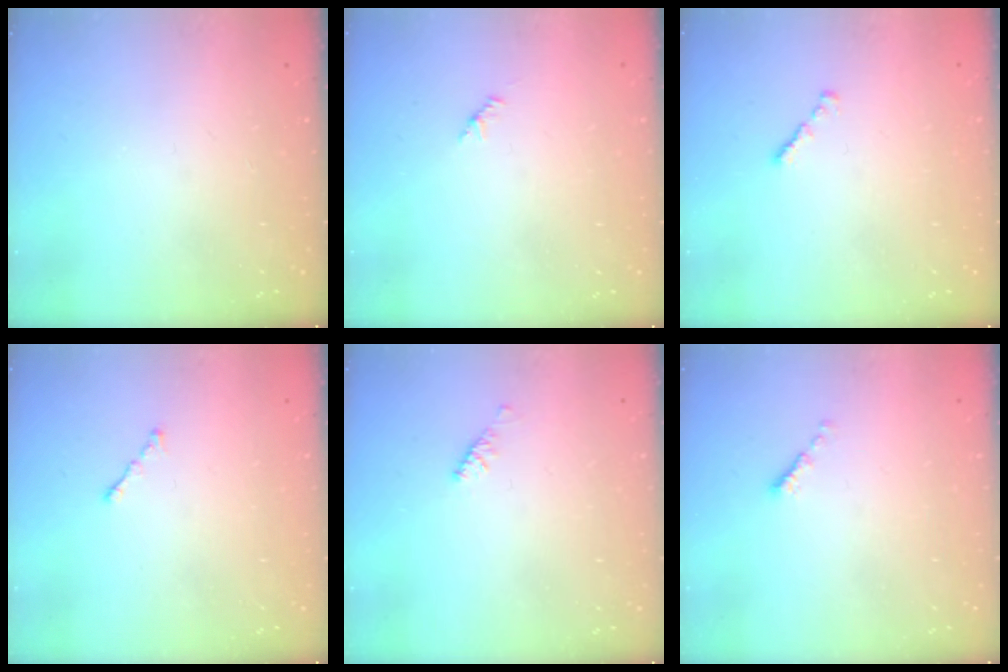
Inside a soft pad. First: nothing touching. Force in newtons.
{"total": 1.5, "press": 1.4, "slide": 0.5}
{"total": 1.1, "press": 1.0, "slide": 0.5}
{"total": 0.6, "press": 0.5, "slide": 0.4}
{"total": 2.9, "press": 2.8, "slide": 0.6}
{"total": 0.0}